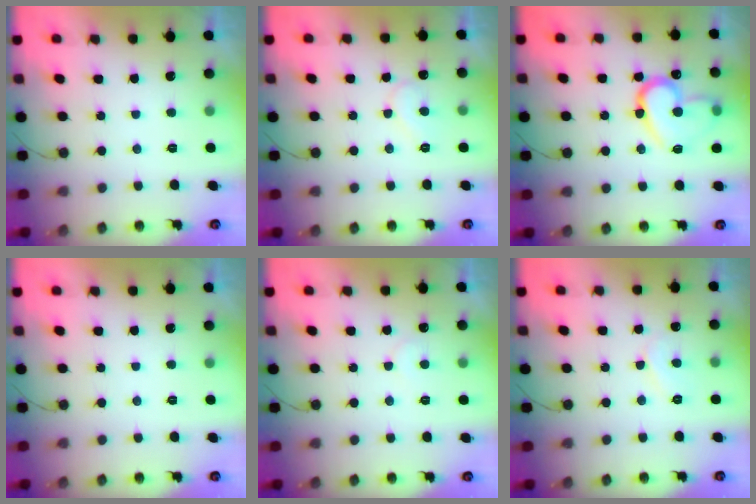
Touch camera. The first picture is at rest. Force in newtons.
{"total": 6.8, "press": 6.8, "slide": 0.6}
{"total": 15.0, "press": 14.9, "slide": 1.4}
{"total": 0.0}
{"total": 4.9, "press": 4.9, "slide": 0.4}
{"total": 5.5, "press": 5.5, "slide": 0.6}